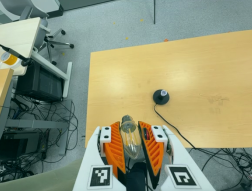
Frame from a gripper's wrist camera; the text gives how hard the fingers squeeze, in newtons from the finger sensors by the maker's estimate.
{"total": 20.2, "left": 21.7, "right": 18.7}